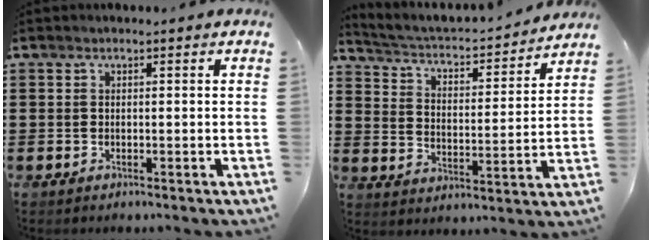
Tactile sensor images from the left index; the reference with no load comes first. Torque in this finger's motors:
{"motor_torque": [-0.43, 0.41, 0.16, 0.11]}